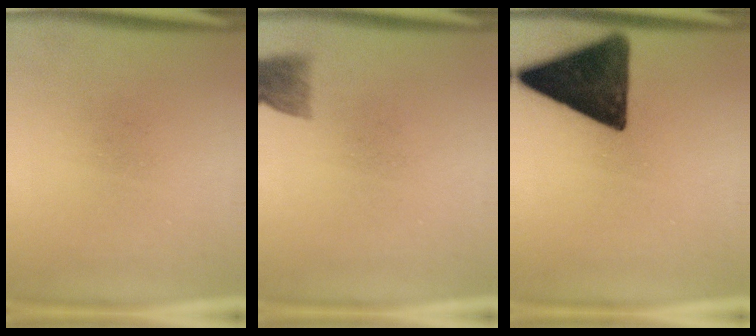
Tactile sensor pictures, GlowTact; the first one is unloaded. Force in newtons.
{"total": 3.1}
{"total": 14.2}